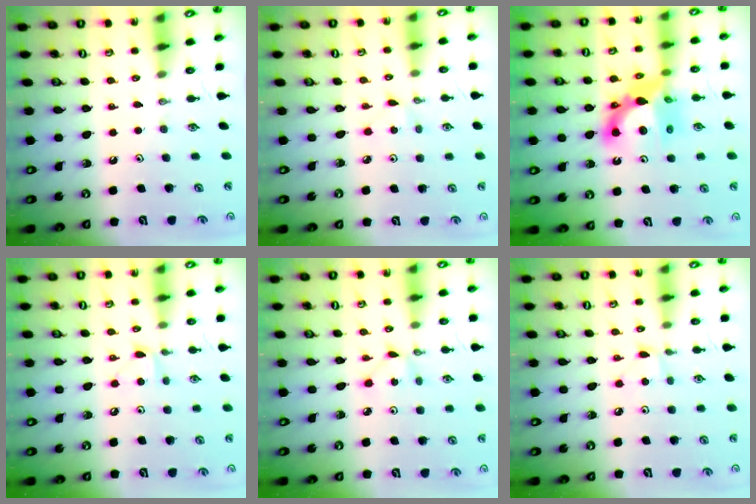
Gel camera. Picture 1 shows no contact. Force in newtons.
{"total": 2.0, "press": 2.0, "slide": 0.3}
{"total": 12.4, "press": 12.2, "slide": 2.4}
{"total": 5.2, "press": 5.1, "slide": 0.8}
{"total": 1.4, "press": 1.4, "slide": 0.2}
{"total": 3.7, "press": 3.7, "slide": 0.5}